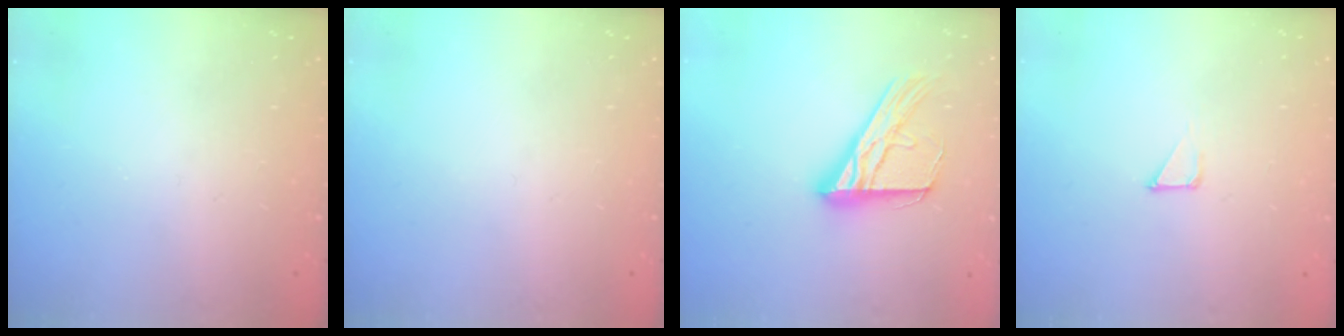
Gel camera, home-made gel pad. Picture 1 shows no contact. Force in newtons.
{"total": 0.0}
{"total": 17.1, "press": 17.0, "slide": 1.7}
{"total": 1.3, "press": 1.3, "slide": 0.0}